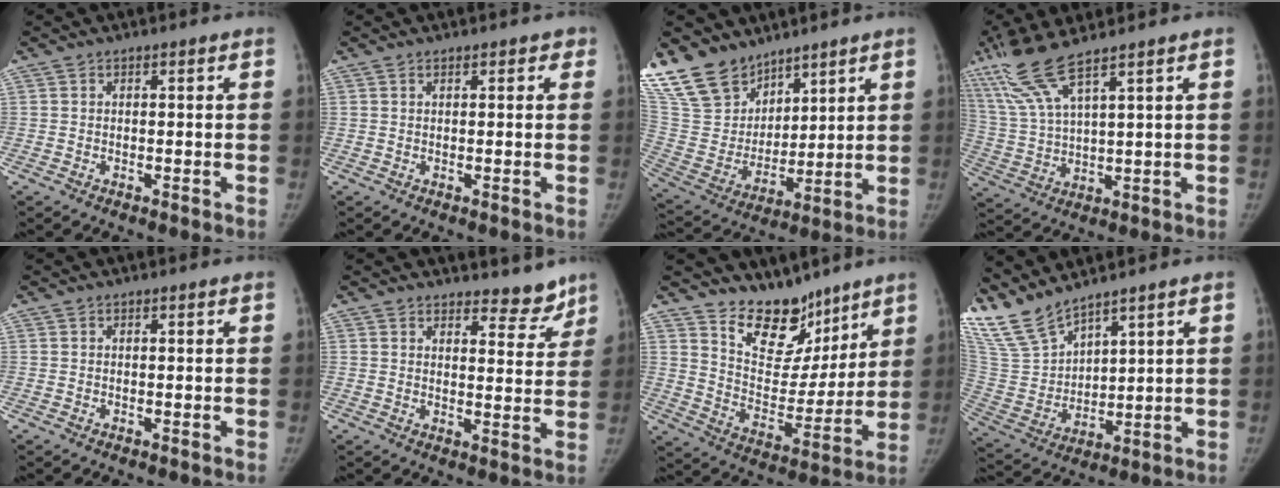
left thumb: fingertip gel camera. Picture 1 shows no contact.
{"total": 1.4, "force": [0.9, 0.7, 0.8], "torque": [0.002, 0.000, 0.006]}
{"total": 20.0, "force": [15.4, 11.0, 6.6], "torque": [-0.120, -0.058, 0.310]}
{"total": 11.7, "force": [8.1, 1.7, 8.3], "torque": [-0.196, -0.029, 0.173]}
{"total": 0.0}
{"total": 6.1, "force": [5.4, 2.6, 1.2], "torque": [0.016, -0.046, 0.065]}
{"total": 14.3, "force": [11.3, 7.6, 4.2], "torque": [-0.010, -0.088, 0.197]}
{"total": 12.8, "force": [11.5, 2.7, 4.8], "torque": [-0.101, -0.053, 0.259]}